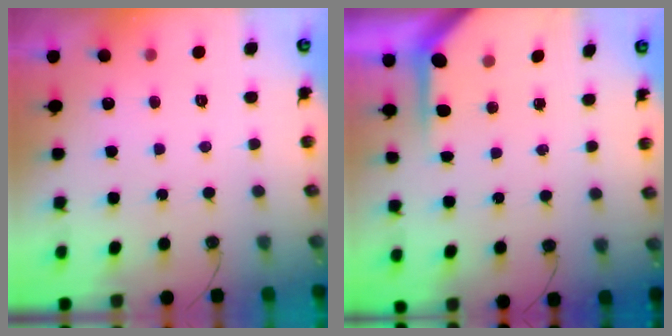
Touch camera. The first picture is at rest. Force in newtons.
{"total": 3.6, "press": 3.6, "slide": 0.2}